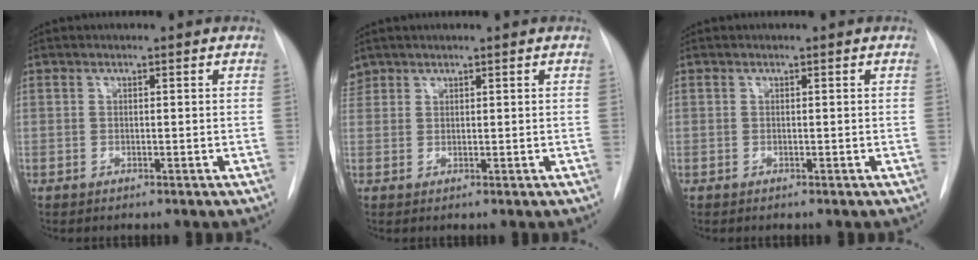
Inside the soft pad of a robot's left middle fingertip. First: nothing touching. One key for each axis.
{"total": 2.2, "fx": 1.8, "fy": 1.3, "fz": 0.0, "tx": 0.000, "ty": 0.013, "tz": 0.036}
{"total": 0.0}